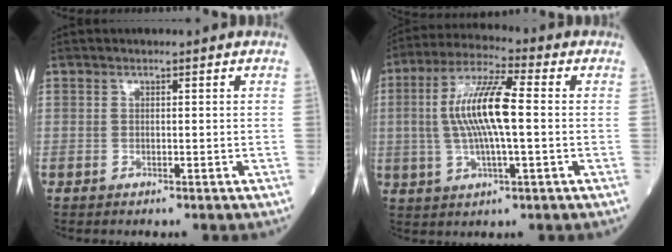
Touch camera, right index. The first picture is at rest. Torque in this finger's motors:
{"motor_torque": [0.50, -0.07, 0.35, 0.21]}